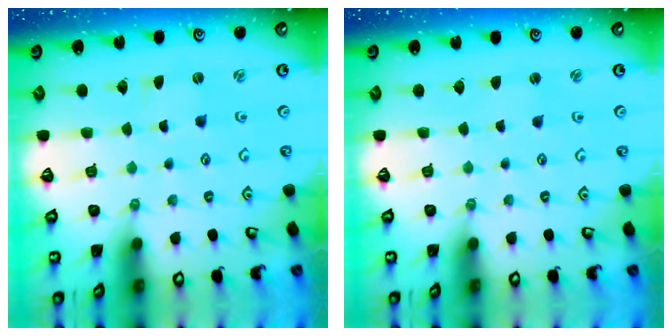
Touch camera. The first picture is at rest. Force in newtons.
{"total": 0.9, "press": 0.8, "slide": 0.2}